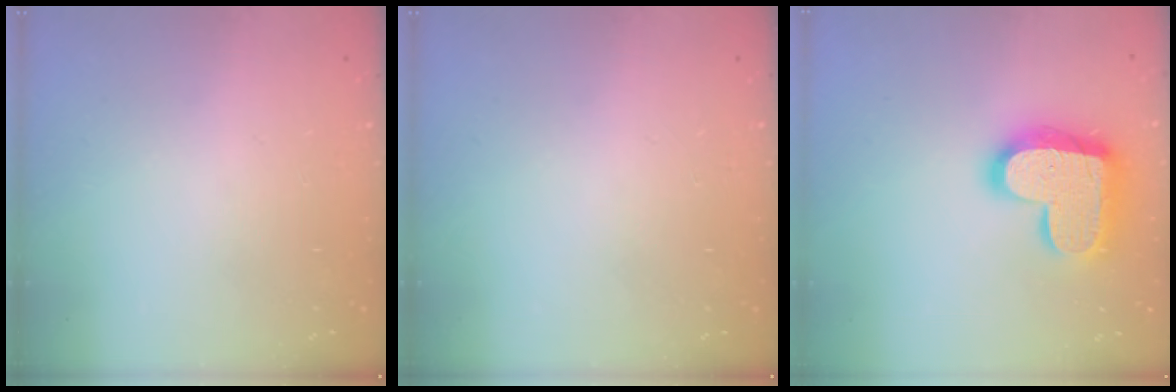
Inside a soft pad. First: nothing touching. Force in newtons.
{"total": 0.0}
{"total": 19.2, "press": 19.2, "slide": 1.3}